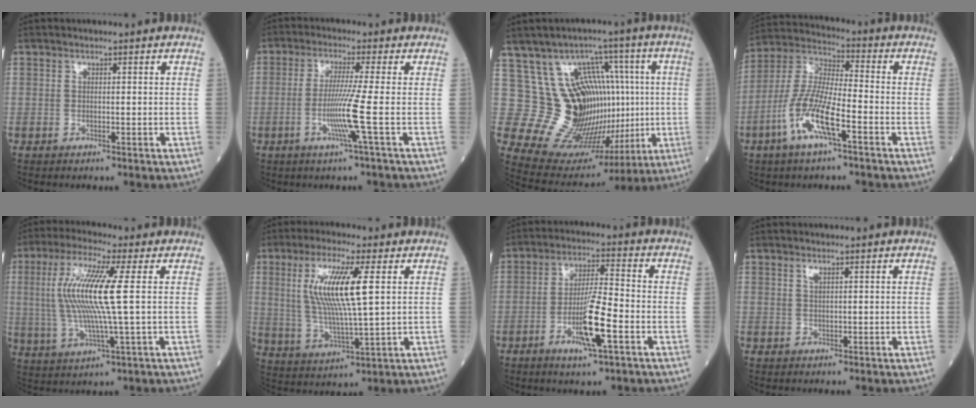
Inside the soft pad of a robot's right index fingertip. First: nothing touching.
{"total": 6.6, "force": [-1.9, -2.3, 5.9], "torque": [-0.123, -0.017, -0.040]}
{"total": 16.5, "force": [1.7, 11.4, 11.8], "torque": [-0.182, 0.050, 0.062]}
{"total": 11.6, "force": [-4.9, 1.9, 10.4], "torque": [-0.227, -0.003, -0.100]}
{"total": 12.1, "force": [1.6, -0.2, 12.0], "torque": [-0.263, 0.003, 0.026]}
{"total": 11.6, "force": [2.9, 0.8, 11.2], "torque": [-0.240, -0.002, 0.056]}
{"total": 9.0, "force": [-3.5, 0.4, 8.2], "torque": [-0.160, -0.008, -0.064]}
{"total": 0.6, "force": [0.3, 0.0, 0.5], "torque": [-0.017, 0.001, 0.007]}